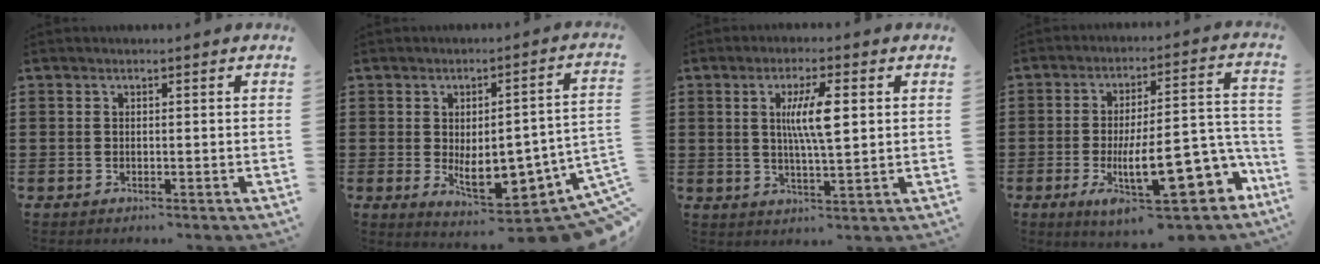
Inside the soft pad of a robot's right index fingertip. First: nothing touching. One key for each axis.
{"total": 9.5, "fx": -3.2, "fy": 3.7, "fz": 8.2, "tx": -0.118, "ty": -0.018, "tz": -0.056}
{"total": 6.9, "fx": 1.5, "fy": 1.3, "fz": 6.6, "tx": -0.130, "ty": 0.006, "tz": 0.022}
{"total": 17.9, "fx": -7.0, "fy": 5.7, "fz": 15.4, "tx": -0.224, "ty": 0.005, "tz": -0.102}